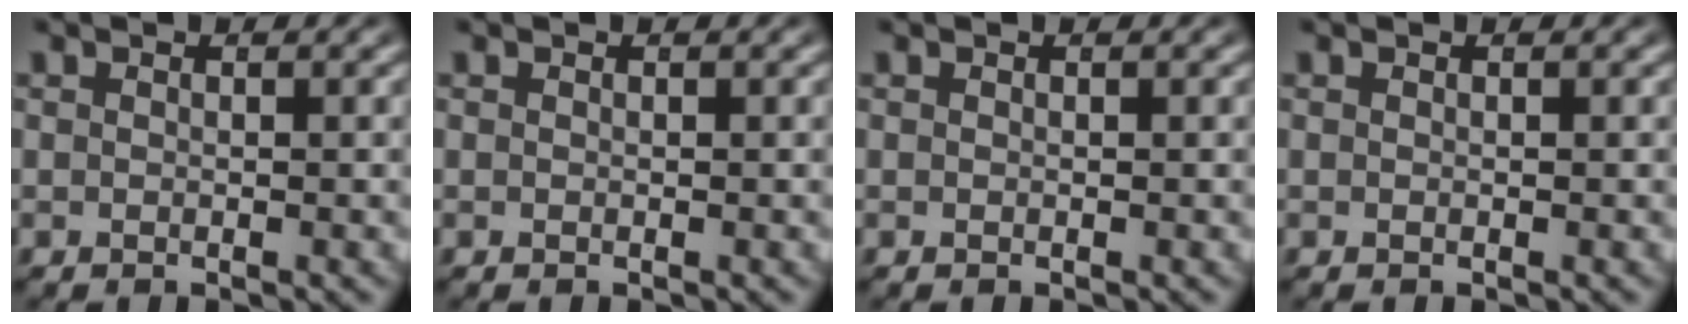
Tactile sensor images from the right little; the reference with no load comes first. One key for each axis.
{"total": 0.0}
{"total": 0.0}
{"total": 0.0}